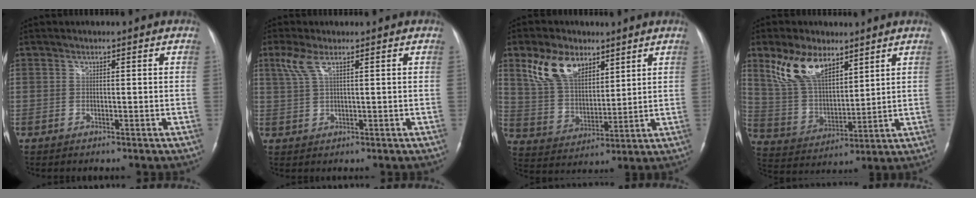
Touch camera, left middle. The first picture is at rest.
{"total": 3.6, "force": [1.9, 0.6, 3.0], "torque": [-0.081, 0.016, 0.046]}
{"total": 10.8, "force": [6.5, 6.1, 6.2], "torque": [-0.135, 0.019, 0.132]}
{"total": 11.6, "force": [7.4, 5.6, 7.1], "torque": [-0.154, 0.015, 0.153]}